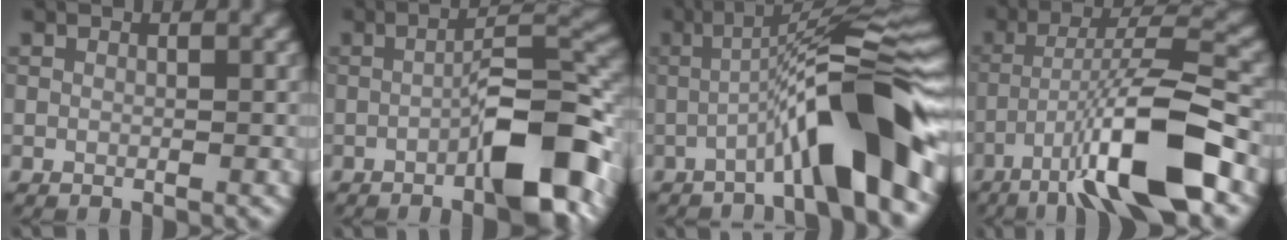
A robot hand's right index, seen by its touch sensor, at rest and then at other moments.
{"total": 9.0, "force": [-3.6, 2.3, 8.0], "torque": [-0.111, 0.019, -0.061]}
{"total": 10.2, "force": [-3.3, 1.3, 9.6], "torque": [-0.130, 0.027, -0.065]}
{"total": 10.7, "force": [-5.7, 1.8, 8.9], "torque": [-0.149, 0.013, -0.105]}